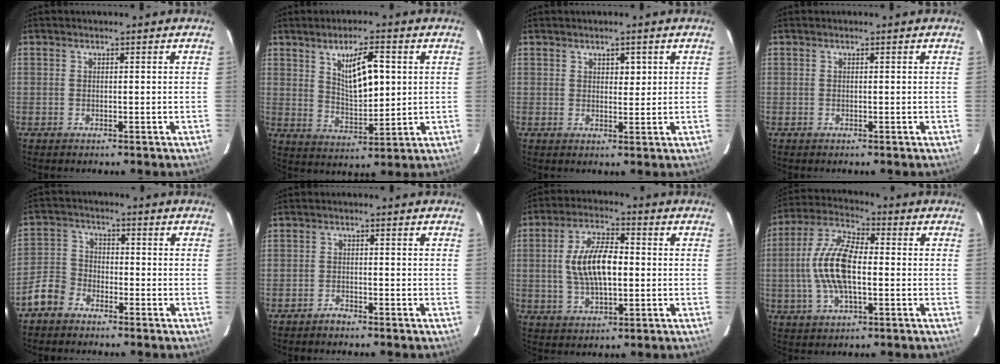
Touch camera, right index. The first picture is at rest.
{"total": 9.4, "force": [3.2, 3.2, 8.2], "torque": [-0.142, -0.001, 0.067]}
{"total": 2.6, "force": [1.3, 1.5, 1.7], "torque": [-0.020, 0.004, 0.021]}
{"total": 0.0}
{"total": 6.0, "force": [-4.2, 3.8, 1.8], "torque": [-0.043, 0.017, -0.089]}
{"total": 1.3, "force": [-1.3, 0.2, 0.1], "torque": [-0.006, 0.001, -0.025]}
{"total": 11.3, "force": [0.2, 5.1, 10.1], "torque": [-0.196, 0.010, 0.007]}
{"total": 13.2, "force": [-0.9, 5.5, 12.0], "torque": [-0.250, 0.011, -0.022]}